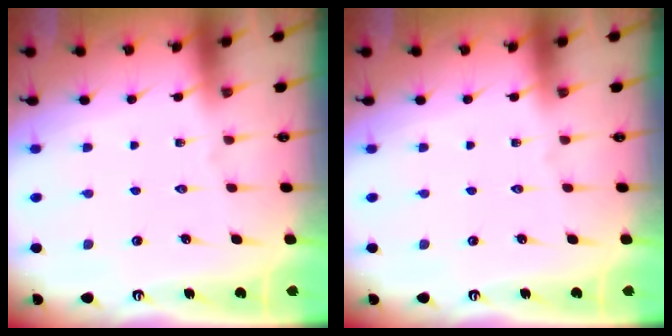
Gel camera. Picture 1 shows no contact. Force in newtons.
{"total": 0.0}